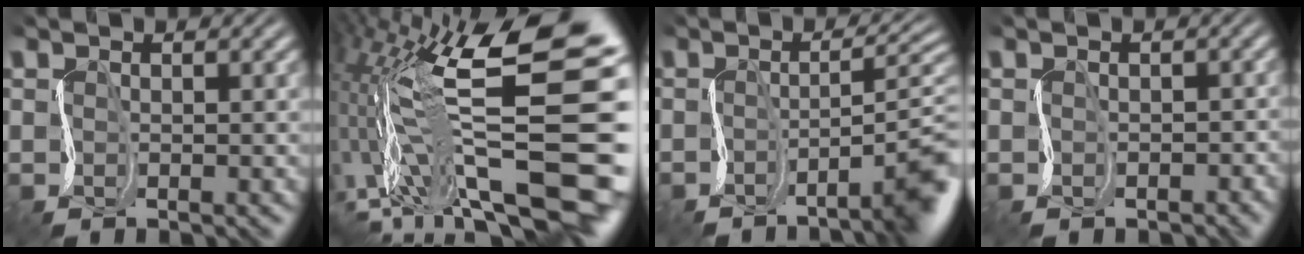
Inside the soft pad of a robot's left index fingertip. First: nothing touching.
{"total": 14.2, "force": [1.0, 5.7, 12.9], "torque": [-0.255, -0.003, 0.031]}
{"total": 6.4, "force": [-2.3, 1.4, 5.8], "torque": [-0.050, 0.005, -0.040]}
{"total": 1.4, "force": [-0.8, 1.0, 0.5], "torque": [0.003, -0.002, -0.009]}